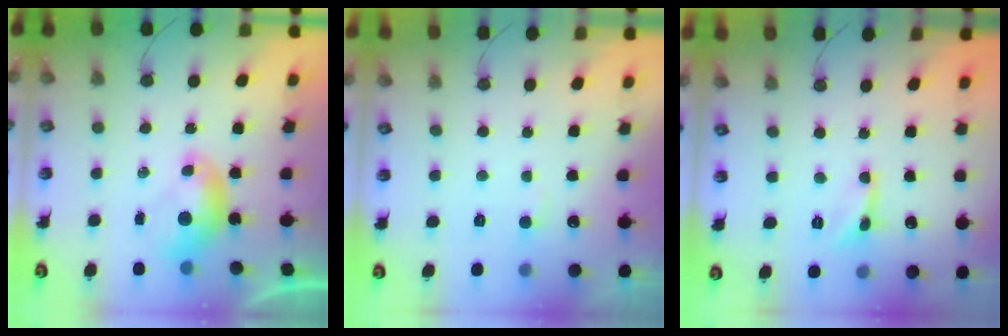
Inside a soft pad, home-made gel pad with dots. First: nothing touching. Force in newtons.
{"total": 2.7, "press": 2.7, "slide": 0.4}
{"total": 0.9, "press": 0.8, "slide": 0.3}